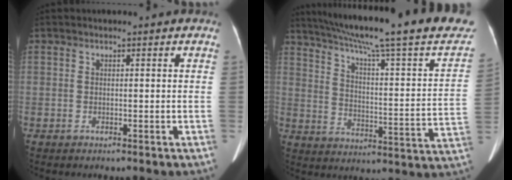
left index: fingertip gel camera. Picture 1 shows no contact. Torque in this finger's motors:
{"motor_torque": [0.77, -1.37, 0.29, 0.16]}